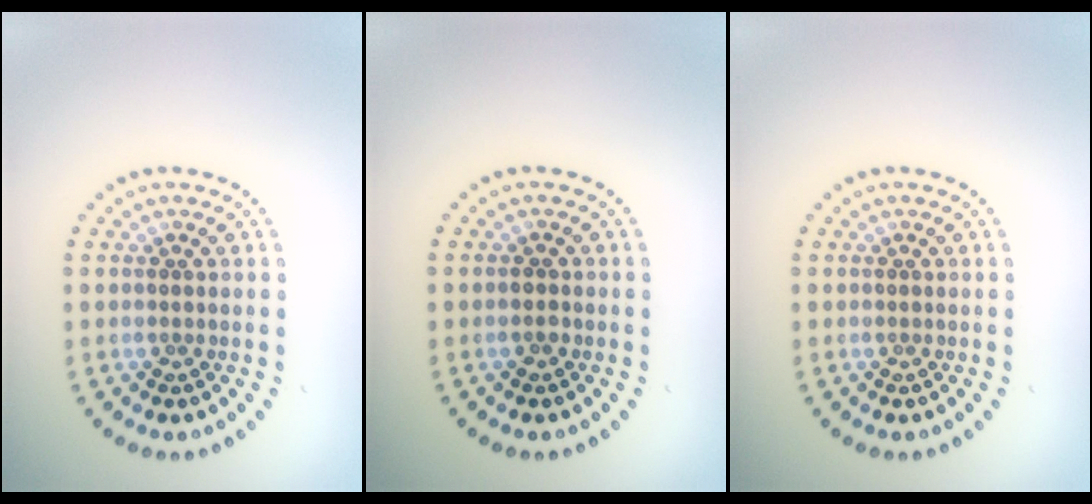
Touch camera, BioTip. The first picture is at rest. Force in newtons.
{"total": 0.9, "press": 0.8, "slide": 0.1}
{"total": 0.0}